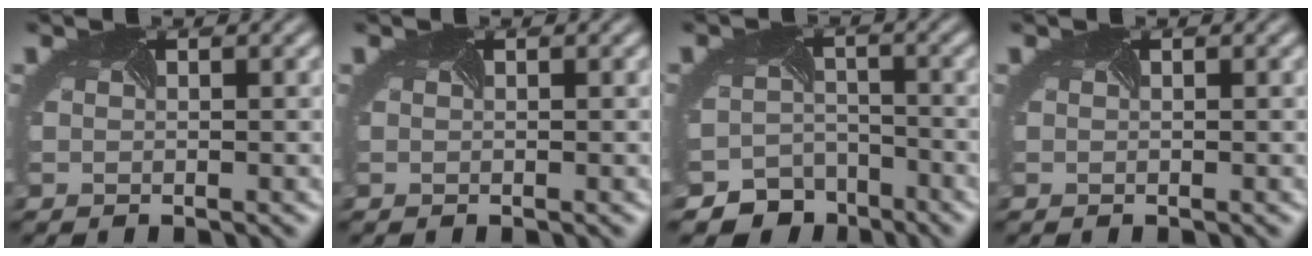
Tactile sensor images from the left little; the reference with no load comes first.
{"total": 0.0}
{"total": 6.4, "force": [-5.8, 2.7, -0.5], "torque": [0.018, -0.020, -0.085]}
{"total": 0.0}